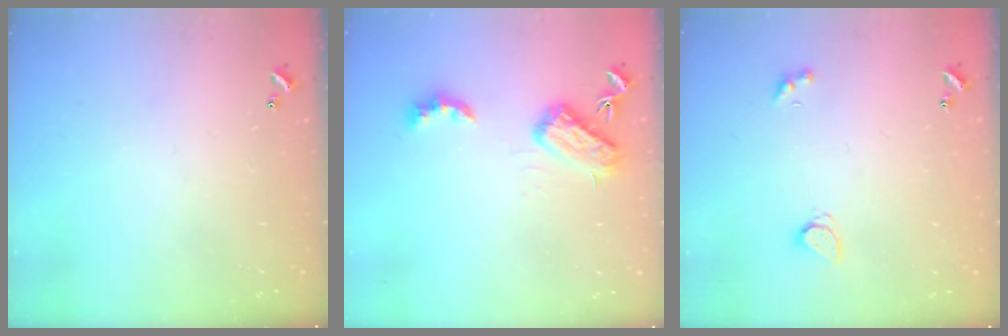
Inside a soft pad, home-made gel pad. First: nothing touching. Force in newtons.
{"total": 5.6, "press": 5.6, "slide": 0.5}
{"total": 2.0, "press": 2.0, "slide": 0.4}